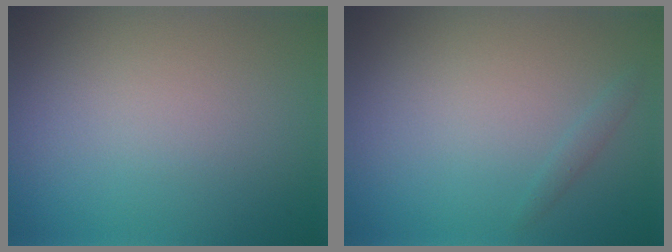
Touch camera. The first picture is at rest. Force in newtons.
{"total": 0.8, "press": 0.8, "slide": 0.1}